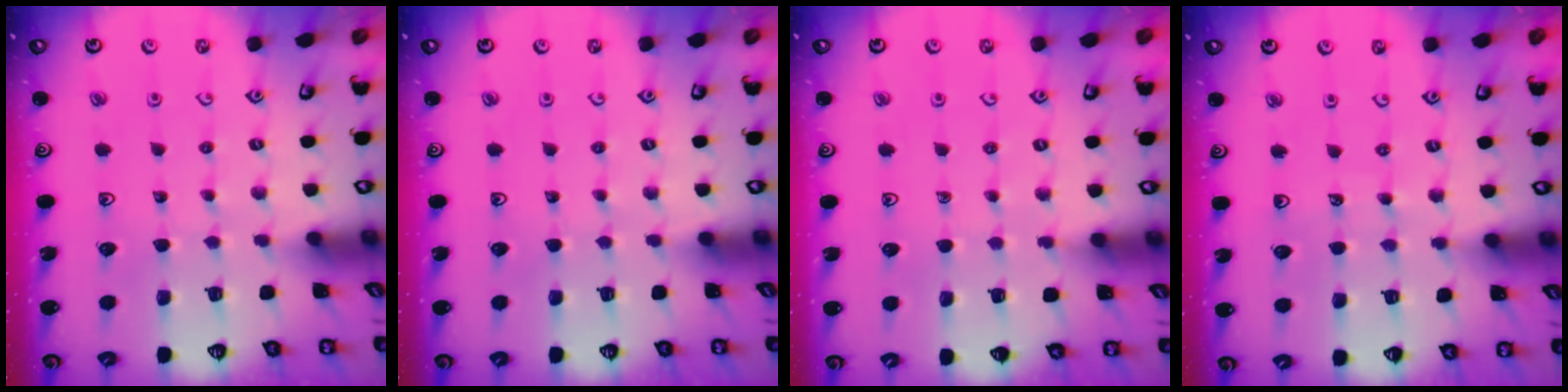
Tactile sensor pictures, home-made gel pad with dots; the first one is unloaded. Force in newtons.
{"total": 0.0}
{"total": 2.9, "press": 2.8, "slide": 0.5}
{"total": 5.0, "press": 4.6, "slide": 2.0}